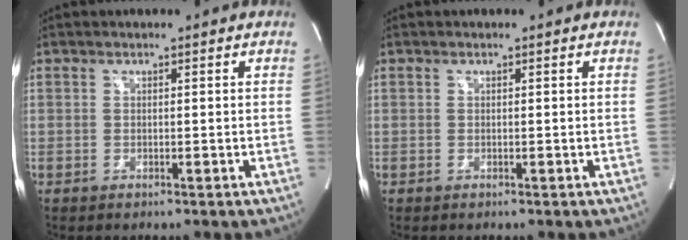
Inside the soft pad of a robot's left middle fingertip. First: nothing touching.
{"total": 0.0}